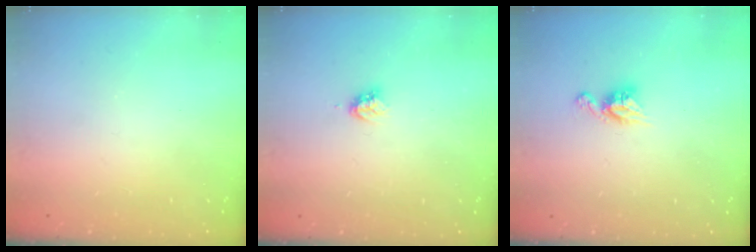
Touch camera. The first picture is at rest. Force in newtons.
{"total": 3.6, "press": 3.6, "slide": 0.7}
{"total": 6.7, "press": 6.7, "slide": 0.4}